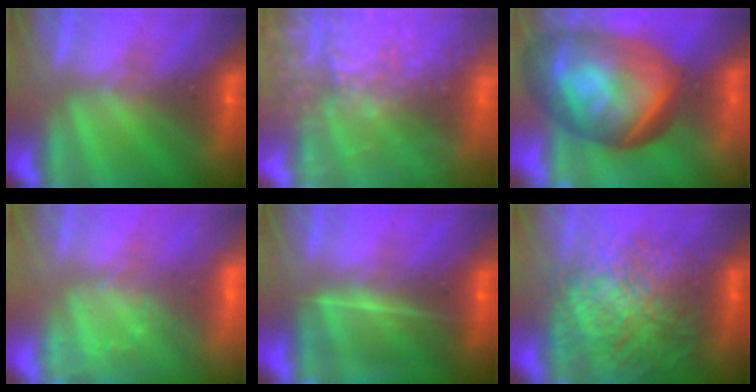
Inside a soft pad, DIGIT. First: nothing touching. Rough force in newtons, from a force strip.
{"total": 7.0}
{"total": 11.8}
{"total": 3.3}
{"total": 7.5}
{"total": 7.2}